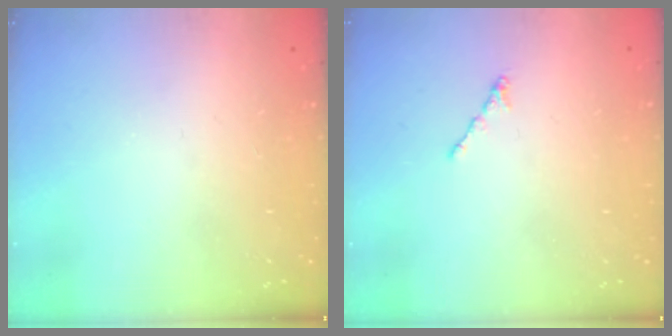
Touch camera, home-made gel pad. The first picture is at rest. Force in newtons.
{"total": 0.5, "press": 0.4, "slide": 0.3}